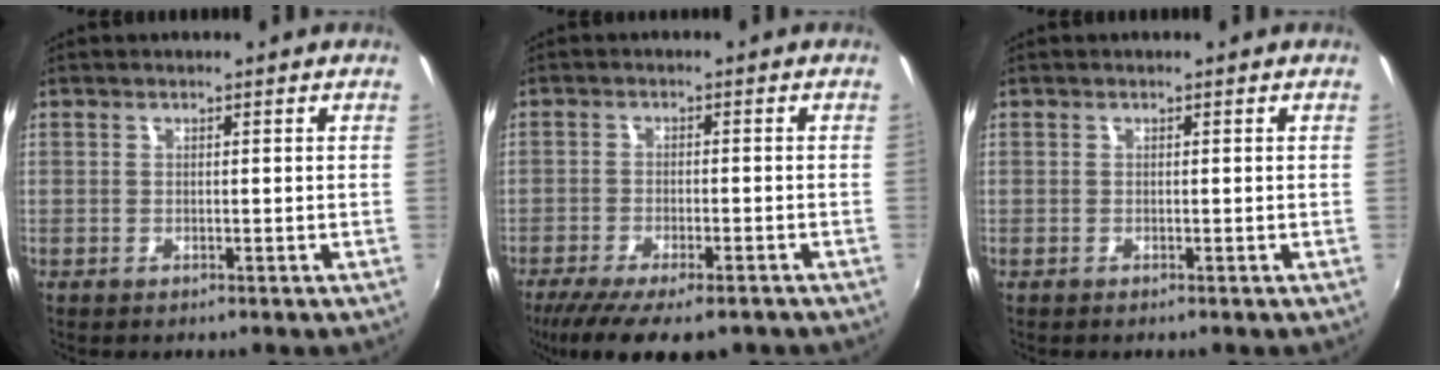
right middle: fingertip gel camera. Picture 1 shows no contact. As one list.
[{"total": 12.6, "force": [-9.4, 3.6, 7.5], "torque": [-0.162, -0.048, -0.153]}, {"total": 0.0}]